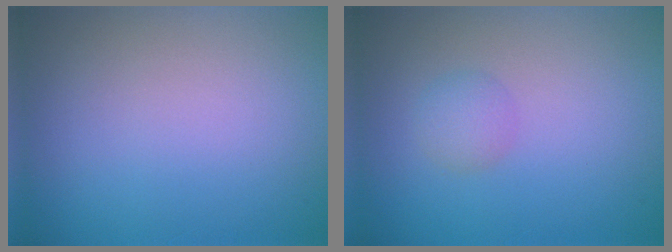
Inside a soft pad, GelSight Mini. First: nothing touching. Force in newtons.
{"total": 1.4, "press": 1.4, "slide": 0.0}